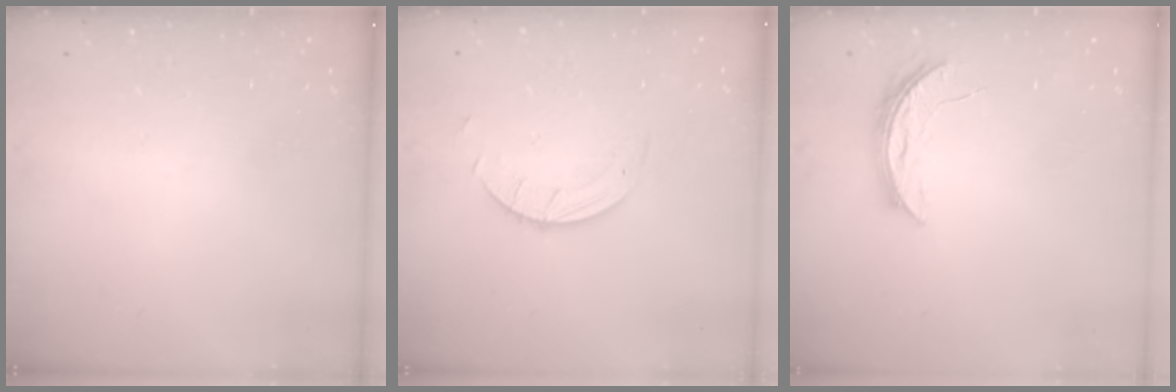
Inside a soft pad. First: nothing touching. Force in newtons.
{"total": 2.7, "press": 2.7, "slide": 0.3}
{"total": 5.9, "press": 5.9, "slide": 0.4}